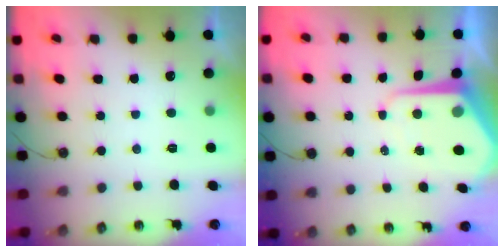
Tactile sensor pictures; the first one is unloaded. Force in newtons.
{"total": 8.9, "press": 8.9, "slide": 0.7}